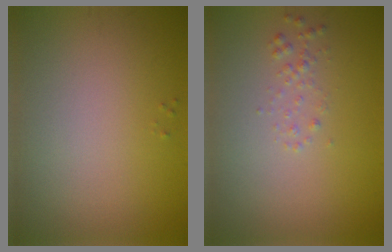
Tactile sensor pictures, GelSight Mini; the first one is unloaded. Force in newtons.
{"total": 1.0, "press": 1.0, "slide": 0.1}